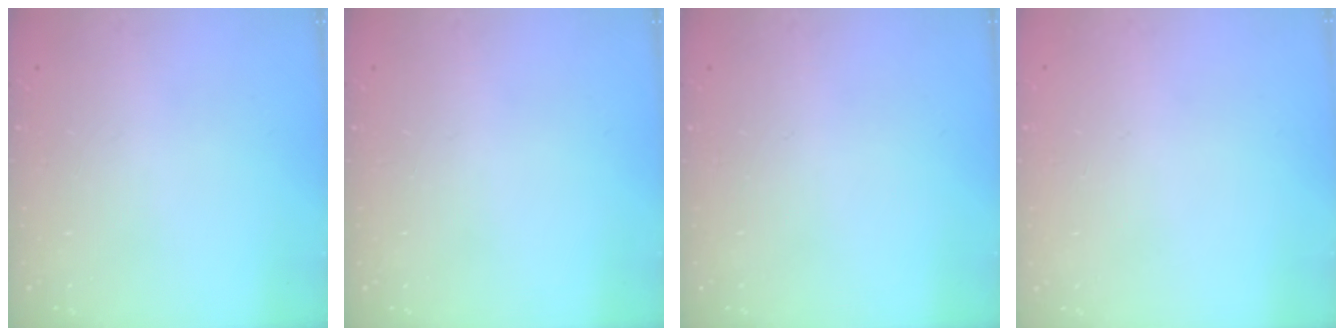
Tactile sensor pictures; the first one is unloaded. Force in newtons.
{"total": 0.0}
{"total": 0.0}
{"total": 0.0}